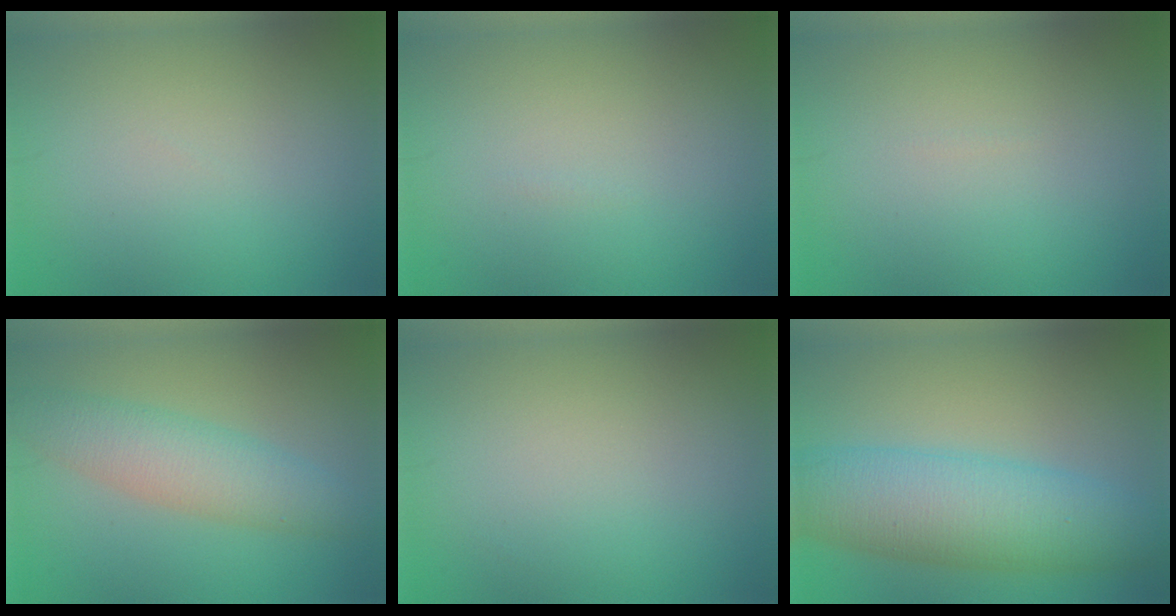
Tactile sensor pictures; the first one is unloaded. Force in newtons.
{"total": 0.0}
{"total": 0.0}
{"total": 4.8, "press": 4.8, "slide": 0.2}
{"total": 0.0}
{"total": 8.6, "press": 8.6, "slide": 0.2}